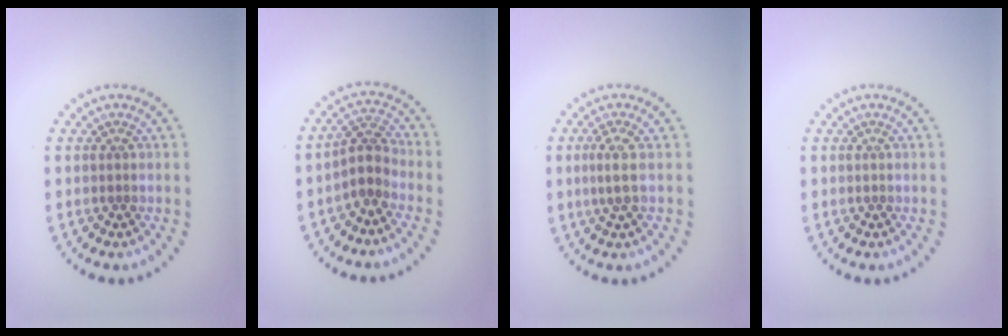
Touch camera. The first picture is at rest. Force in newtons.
{"total": 2.6, "press": 2.0, "slide": 1.5}
{"total": 1.8, "press": 1.5, "slide": 1.1}
{"total": 0.0}